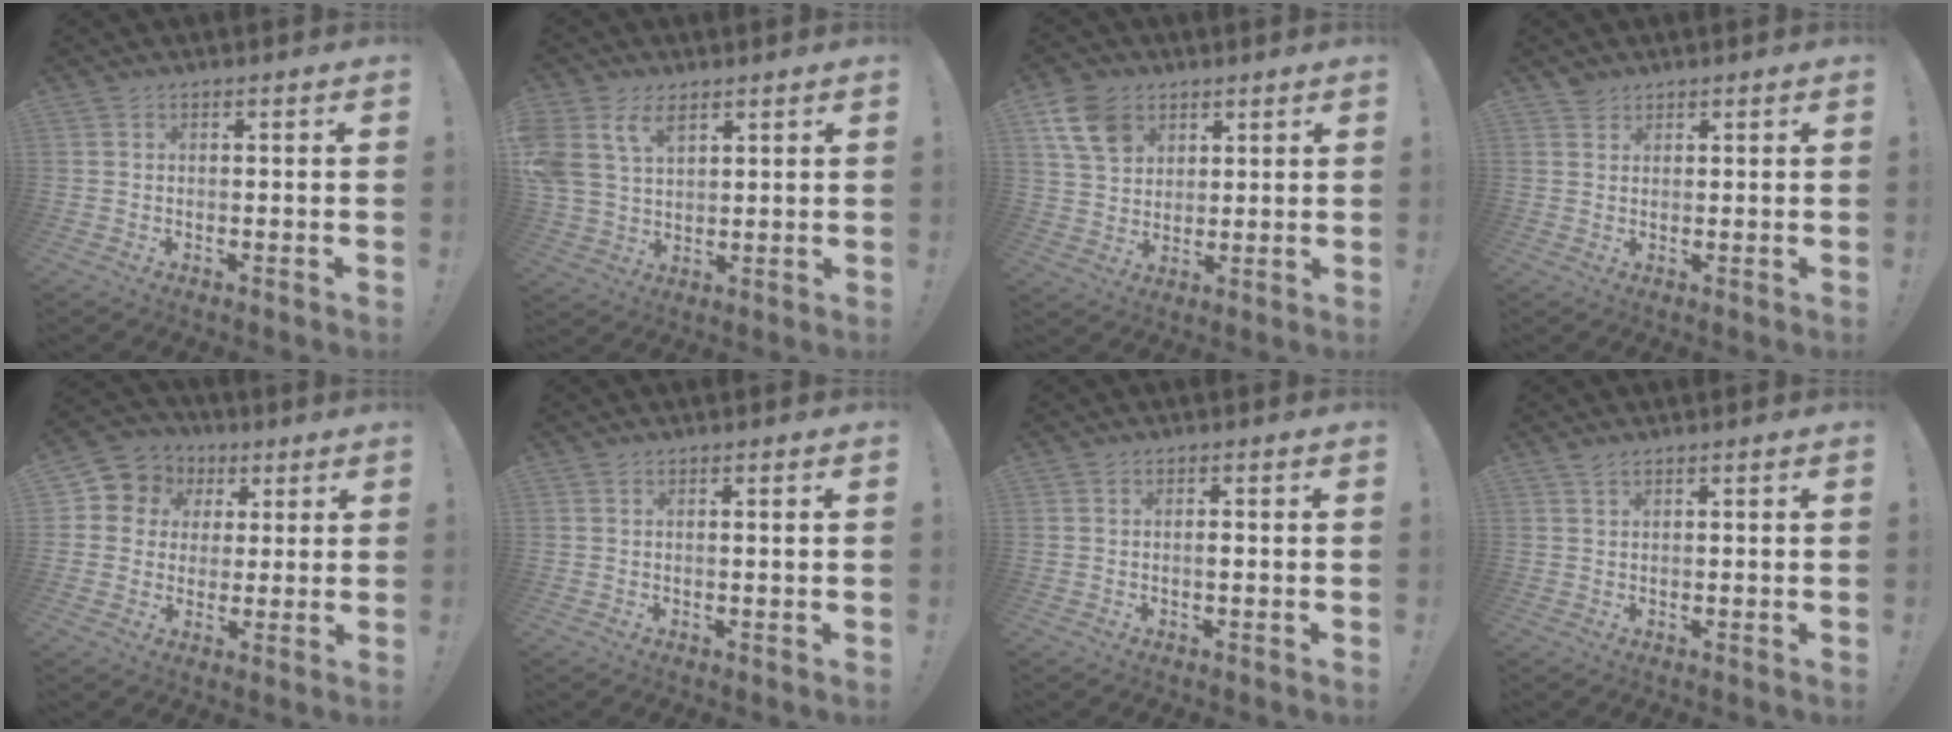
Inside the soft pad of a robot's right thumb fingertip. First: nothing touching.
{"total": 9.7, "force": [5.4, 6.3, 5.1], "torque": [-0.113, -0.019, 0.106]}
{"total": 12.2, "force": [6.0, 8.8, 5.9], "torque": [-0.101, -0.013, 0.123]}
{"total": 2.5, "force": [2.2, 1.2, 0.2], "torque": [0.001, -0.010, 0.042]}
{"total": 8.0, "force": [2.0, 7.5, 1.9], "torque": [-0.024, -0.011, 0.043]}
{"total": 0.9, "force": [0.3, -0.3, 0.8], "torque": [-0.010, -0.003, 0.003]}
{"total": 1.2, "force": [-0.4, 0.1, 1.1], "torque": [-0.014, 0.000, -0.010]}
{"total": 1.2, "force": [0.9, 0.3, 0.8], "torque": [-0.018, 0.002, 0.017]}